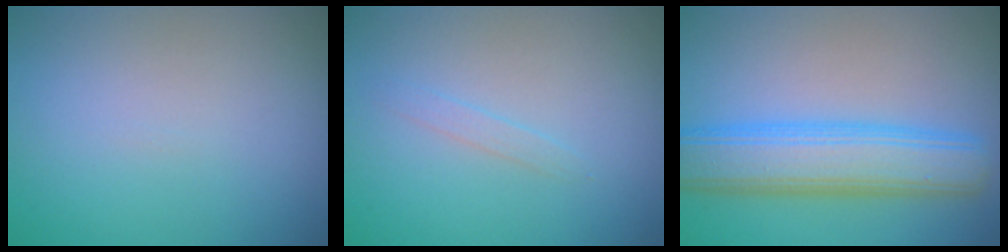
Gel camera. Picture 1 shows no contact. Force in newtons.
{"total": 0.8, "press": 0.8, "slide": 0.1}
{"total": 7.3, "press": 7.3, "slide": 0.2}